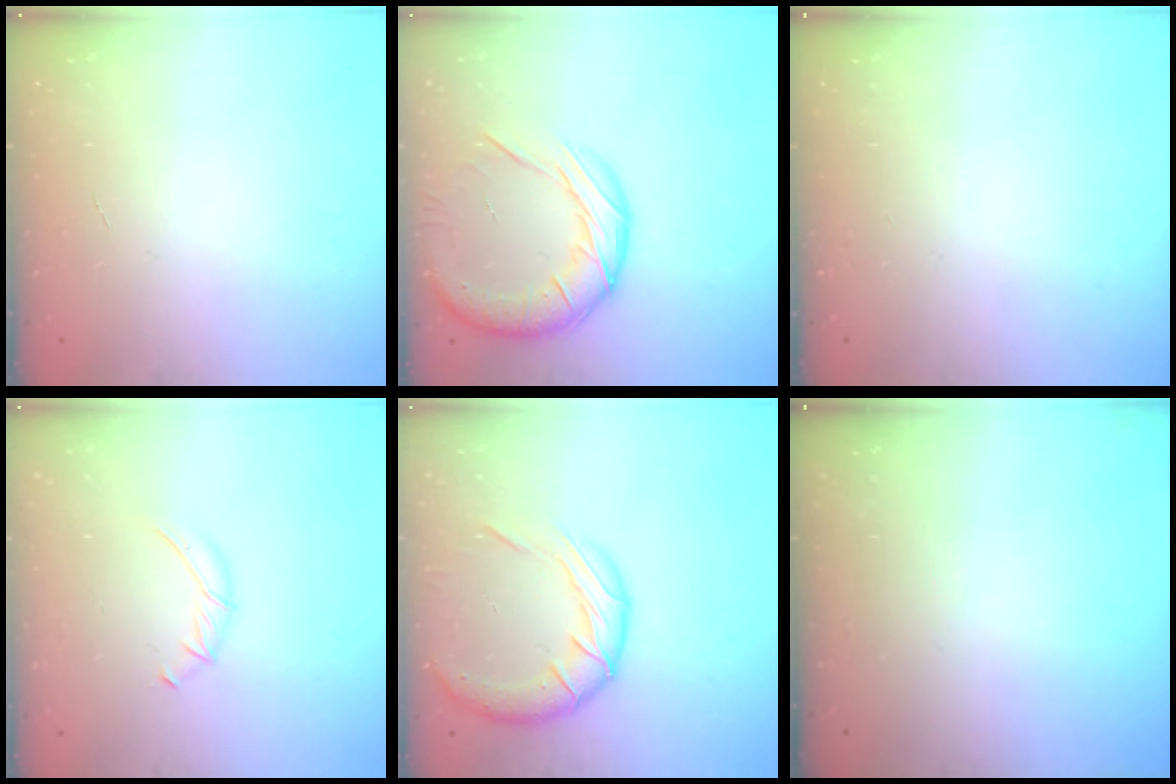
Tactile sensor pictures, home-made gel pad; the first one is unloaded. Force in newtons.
{"total": 18.5, "press": 18.4, "slide": 1.8}
{"total": 0.0}
{"total": 5.5, "press": 5.5, "slide": 0.9}
{"total": 14.6, "press": 14.4, "slide": 2.4}
{"total": 0.0}